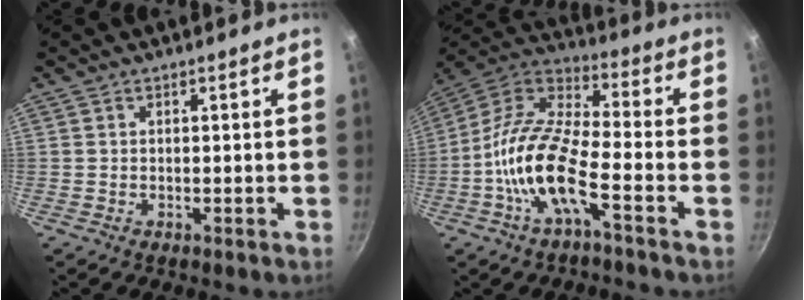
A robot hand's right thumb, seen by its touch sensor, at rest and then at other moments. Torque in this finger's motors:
{"motor_torque": [0.40, 0.63, 1.81, -0.97, 0.63]}